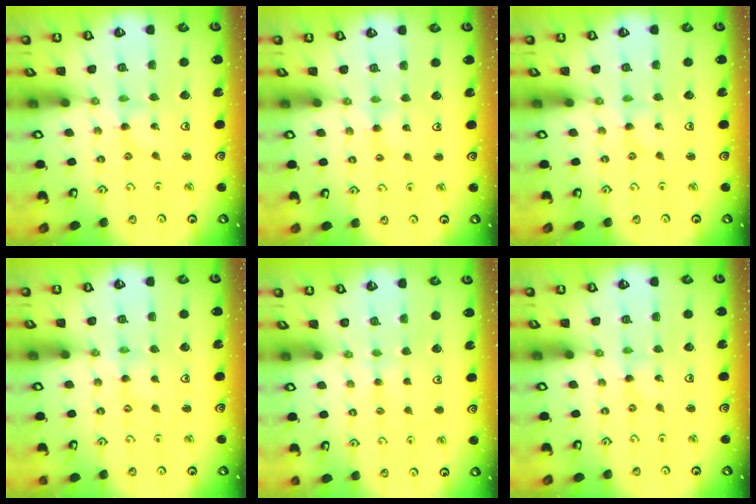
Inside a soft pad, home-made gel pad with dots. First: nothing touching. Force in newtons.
{"total": 2.3, "press": 2.3, "slide": 0.4}
{"total": 0.0}
{"total": 2.7, "press": 2.7, "slide": 0.4}
{"total": 1.9, "press": 1.9, "slide": 0.4}
{"total": 0.0}